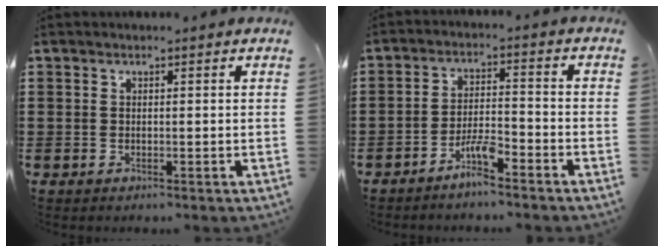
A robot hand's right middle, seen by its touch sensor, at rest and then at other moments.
{"total": 4.6, "force": [-3.7, 0.5, 2.7], "torque": [-0.063, 0.001, -0.073]}